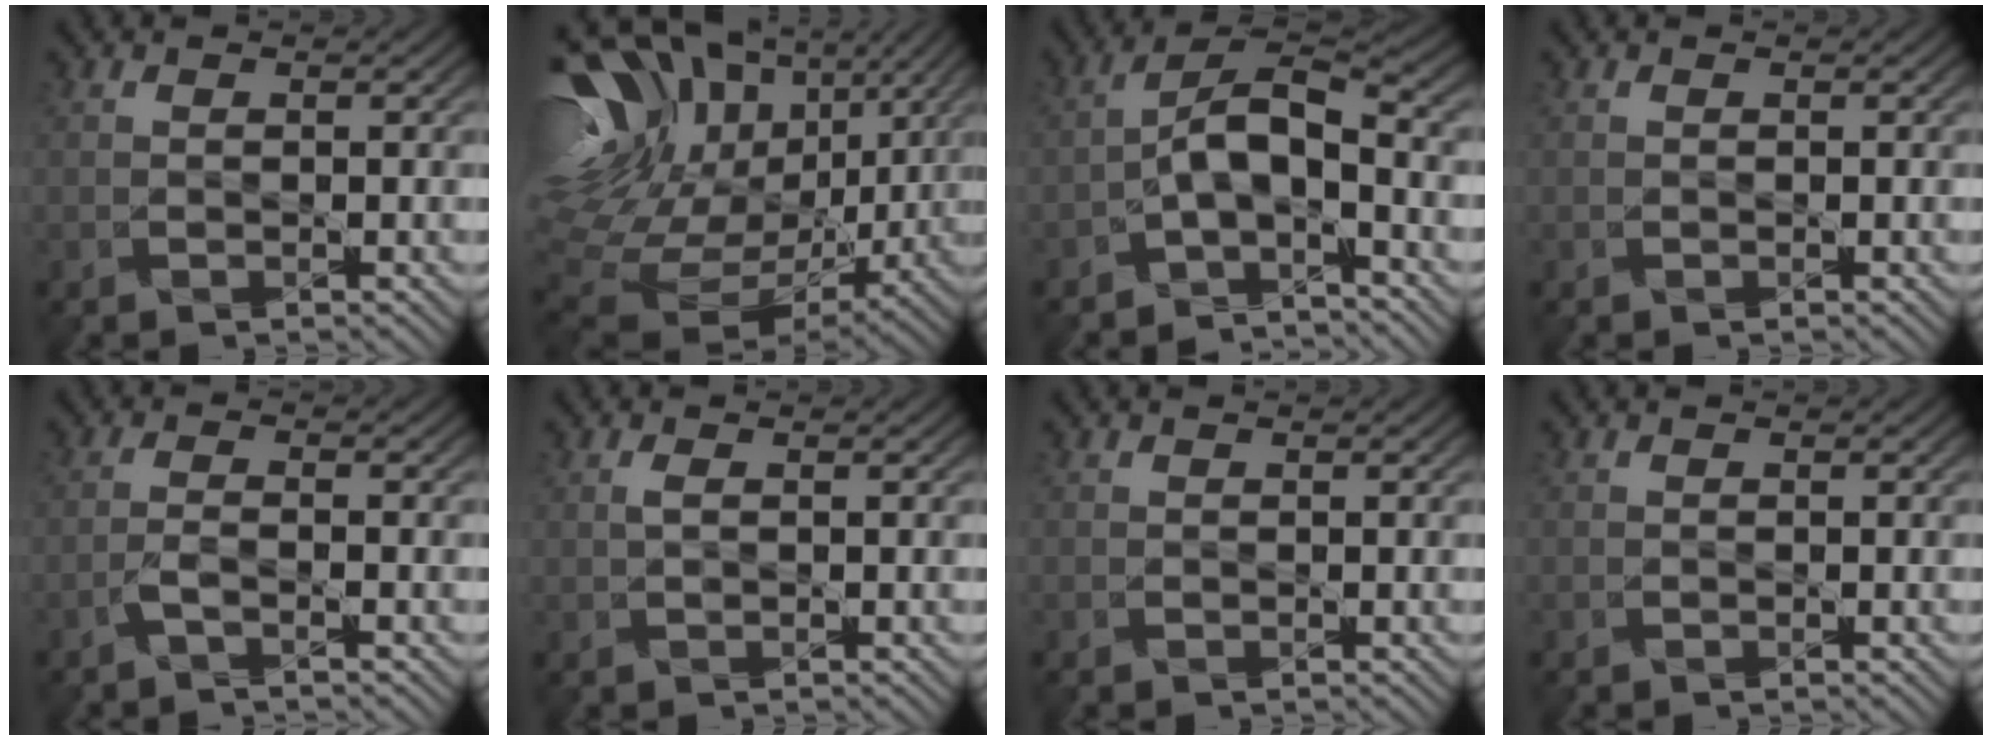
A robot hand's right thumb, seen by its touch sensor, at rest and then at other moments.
{"total": 18.1, "force": [6.7, 12.3, 11.5], "torque": [-0.275, 0.019, 0.164]}
{"total": 6.5, "force": [-3.3, 2.1, 5.2], "torque": [-0.096, 0.010, -0.066]}
{"total": 0.0}
{"total": 1.5, "force": [-1.0, -0.7, 1.0], "torque": [-0.026, 0.008, -0.023]}
{"total": 0.7, "force": [0.7, -0.2, 0.2], "torque": [-0.004, 0.005, 0.014]}
{"total": 0.0}
{"total": 0.0}